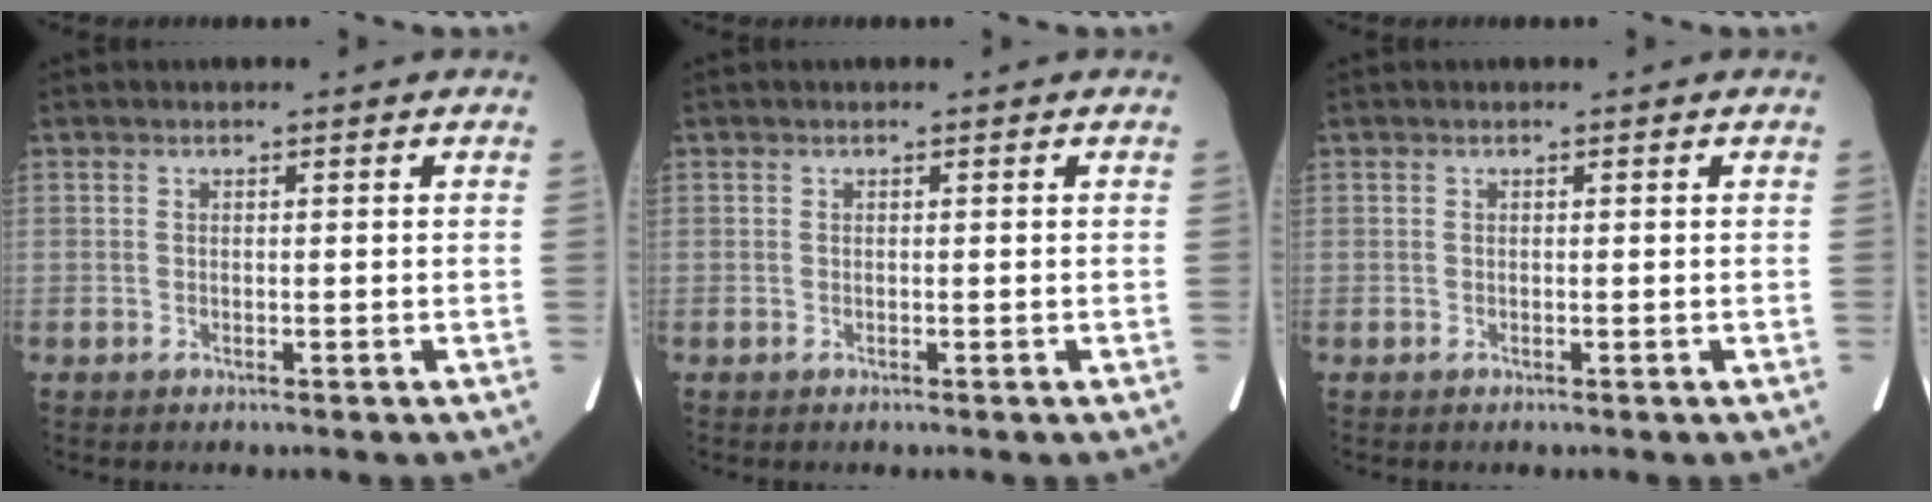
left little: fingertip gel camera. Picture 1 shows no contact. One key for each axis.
{"total": 0.0}
{"total": 0.0}